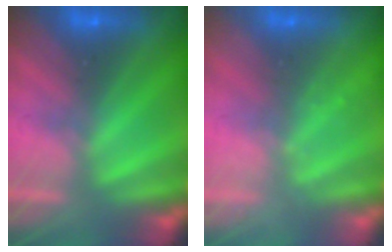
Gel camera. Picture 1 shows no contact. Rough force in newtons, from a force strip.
{"total": 2.1}